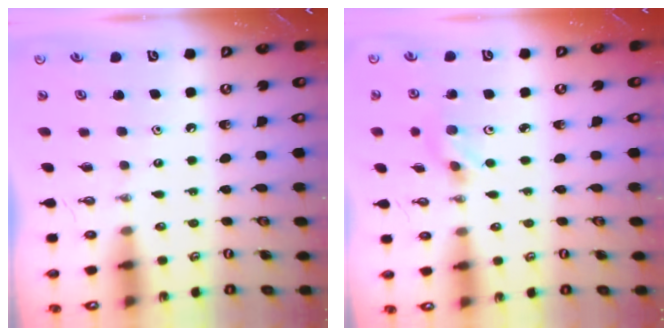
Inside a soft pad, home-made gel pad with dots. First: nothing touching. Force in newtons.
{"total": 2.6, "press": 2.4, "slide": 0.8}